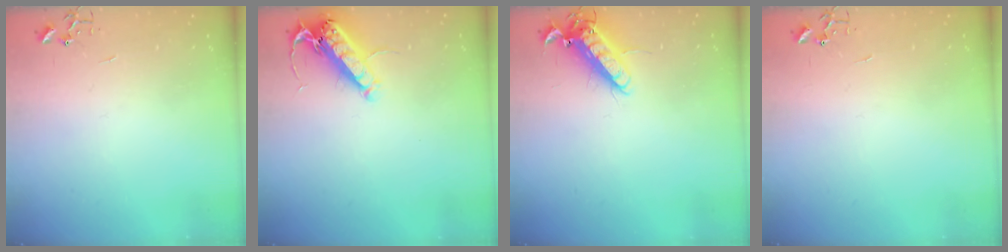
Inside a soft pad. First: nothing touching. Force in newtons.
{"total": 14.4, "press": 14.2, "slide": 2.0}
{"total": 13.3, "press": 13.0, "slide": 2.5}
{"total": 0.0}